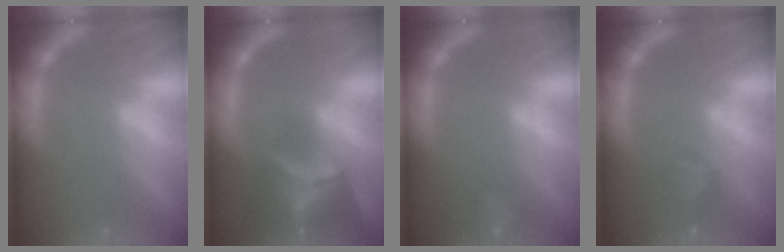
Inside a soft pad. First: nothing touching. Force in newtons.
{"total": 7.9}
{"total": 2.4}
{"total": 1.9}